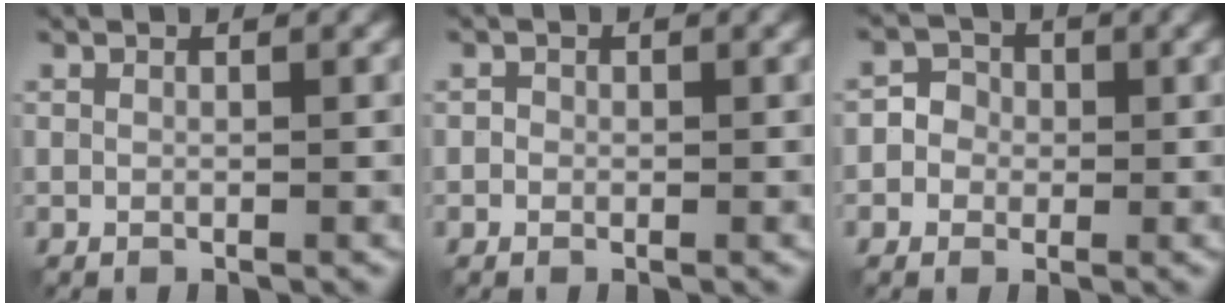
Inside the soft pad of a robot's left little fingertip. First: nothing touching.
{"total": 0.6, "force": [-0.1, 0.6, 0.1], "torque": [0.002, -0.003, -0.004]}
{"total": 2.9, "force": [-0.4, 2.7, 0.6], "torque": [0.010, 0.012, -0.026]}